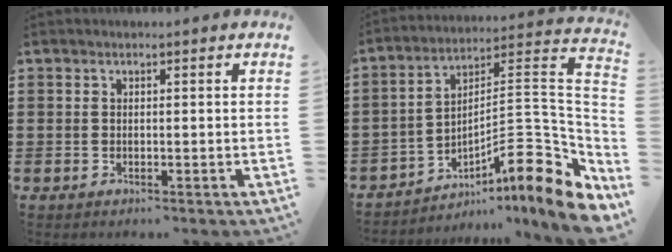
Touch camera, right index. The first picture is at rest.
{"total": 11.6, "force": [-5.8, 2.5, 9.7], "torque": [-0.122, -0.022, -0.115]}